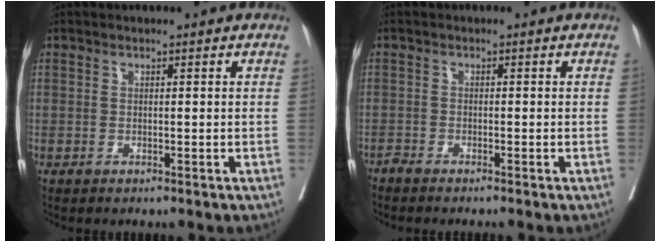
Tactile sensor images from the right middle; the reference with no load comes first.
{"total": 1.8, "force": [-1.7, -0.3, 0.5], "torque": [-0.005, 0.000, -0.032]}